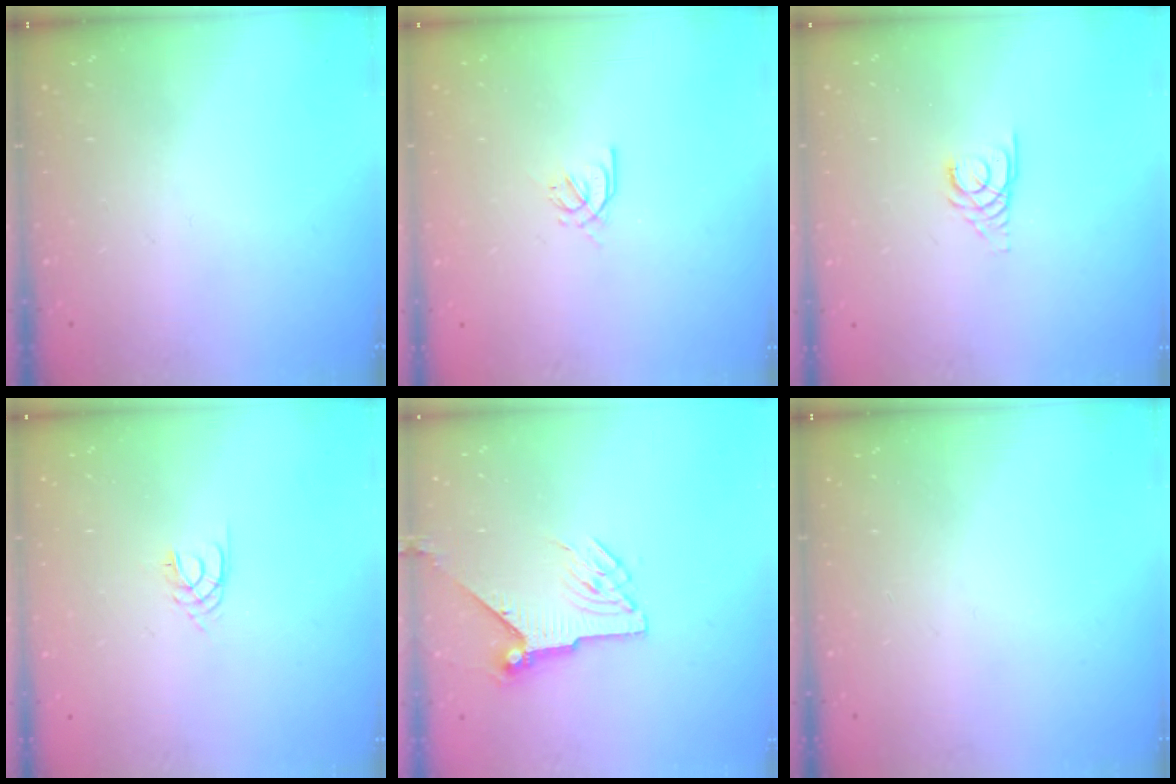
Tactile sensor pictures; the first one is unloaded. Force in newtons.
{"total": 2.4, "press": 2.4, "slide": 0.5}
{"total": 2.7, "press": 2.7, "slide": 0.3}
{"total": 2.4, "press": 2.4, "slide": 0.3}
{"total": 7.6, "press": 7.6, "slide": 0.1}
{"total": 0.0}